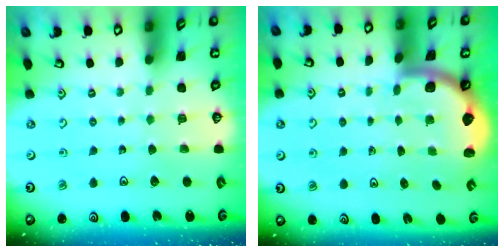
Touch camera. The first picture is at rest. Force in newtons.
{"total": 1.9, "press": 1.8, "slide": 0.3}